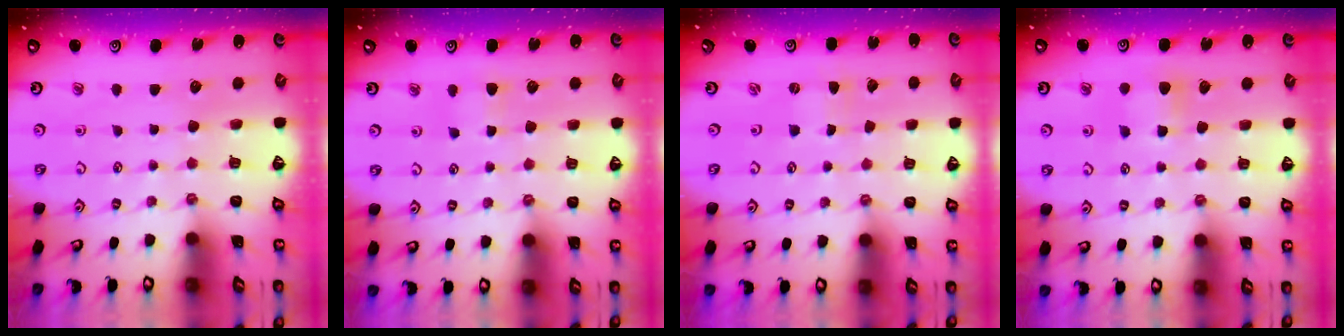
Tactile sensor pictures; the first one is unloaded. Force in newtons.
{"total": 4.6, "press": 4.5, "slide": 0.6}
{"total": 0.0}
{"total": 5.4, "press": 5.4, "slide": 0.8}